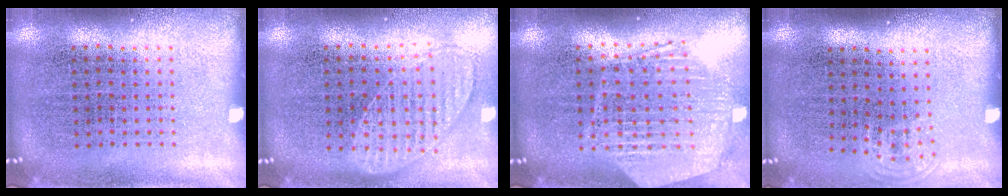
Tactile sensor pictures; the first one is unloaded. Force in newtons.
{"total": 1.0, "press": 1.0, "slide": 0.2}
{"total": 1.4, "press": 1.4, "slide": 0.3}
{"total": 0.7, "press": 0.5, "slide": 0.5}